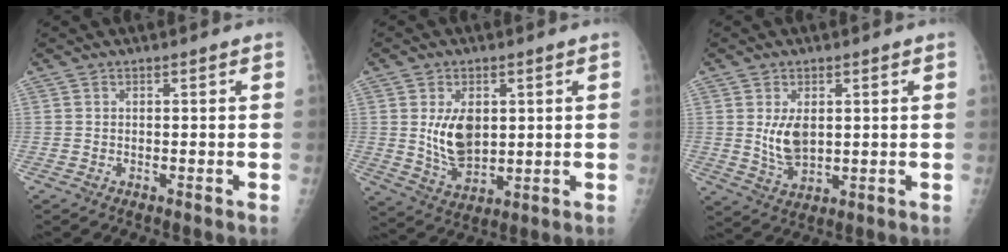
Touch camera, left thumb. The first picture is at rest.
{"total": 9.2, "force": [1.5, 5.9, 6.8], "torque": [-0.096, -0.020, 0.044]}
{"total": 6.3, "force": [1.2, 3.8, 4.9], "torque": [-0.076, -0.016, 0.032]}